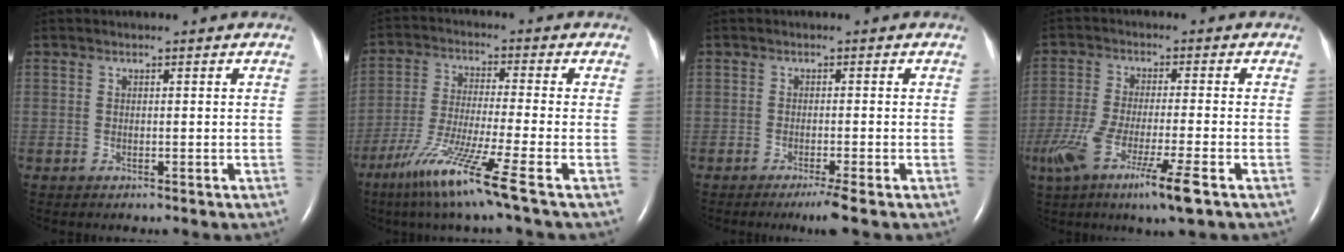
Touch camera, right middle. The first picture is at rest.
{"total": 11.7, "force": [-6.9, -1.7, 9.3], "torque": [-0.183, -0.044, -0.131]}
{"total": 3.0, "force": [-2.0, -0.7, 2.1], "torque": [-0.037, -0.009, -0.036]}
{"total": 11.4, "force": [-6.0, 0.2, 9.7], "torque": [-0.189, -0.036, -0.106]}